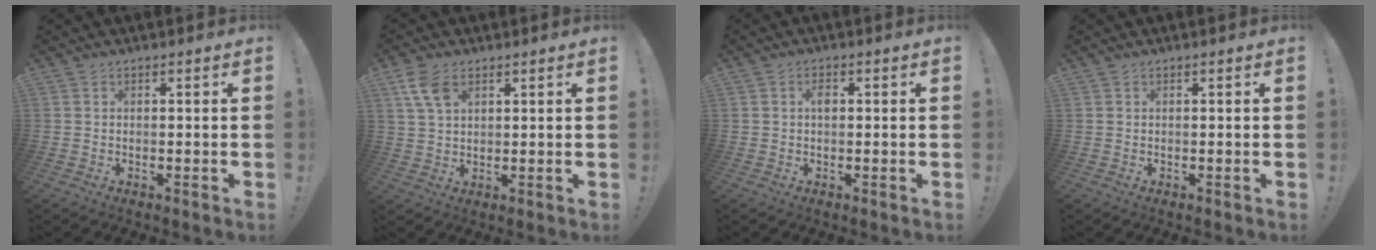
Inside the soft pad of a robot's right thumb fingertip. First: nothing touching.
{"total": 7.0, "force": [3.5, 4.1, 4.5], "torque": [-0.078, -0.007, 0.069]}
{"total": 1.9, "force": [0.2, 1.1, 1.5], "torque": [-0.017, 0.000, -0.002]}
{"total": 0.0}